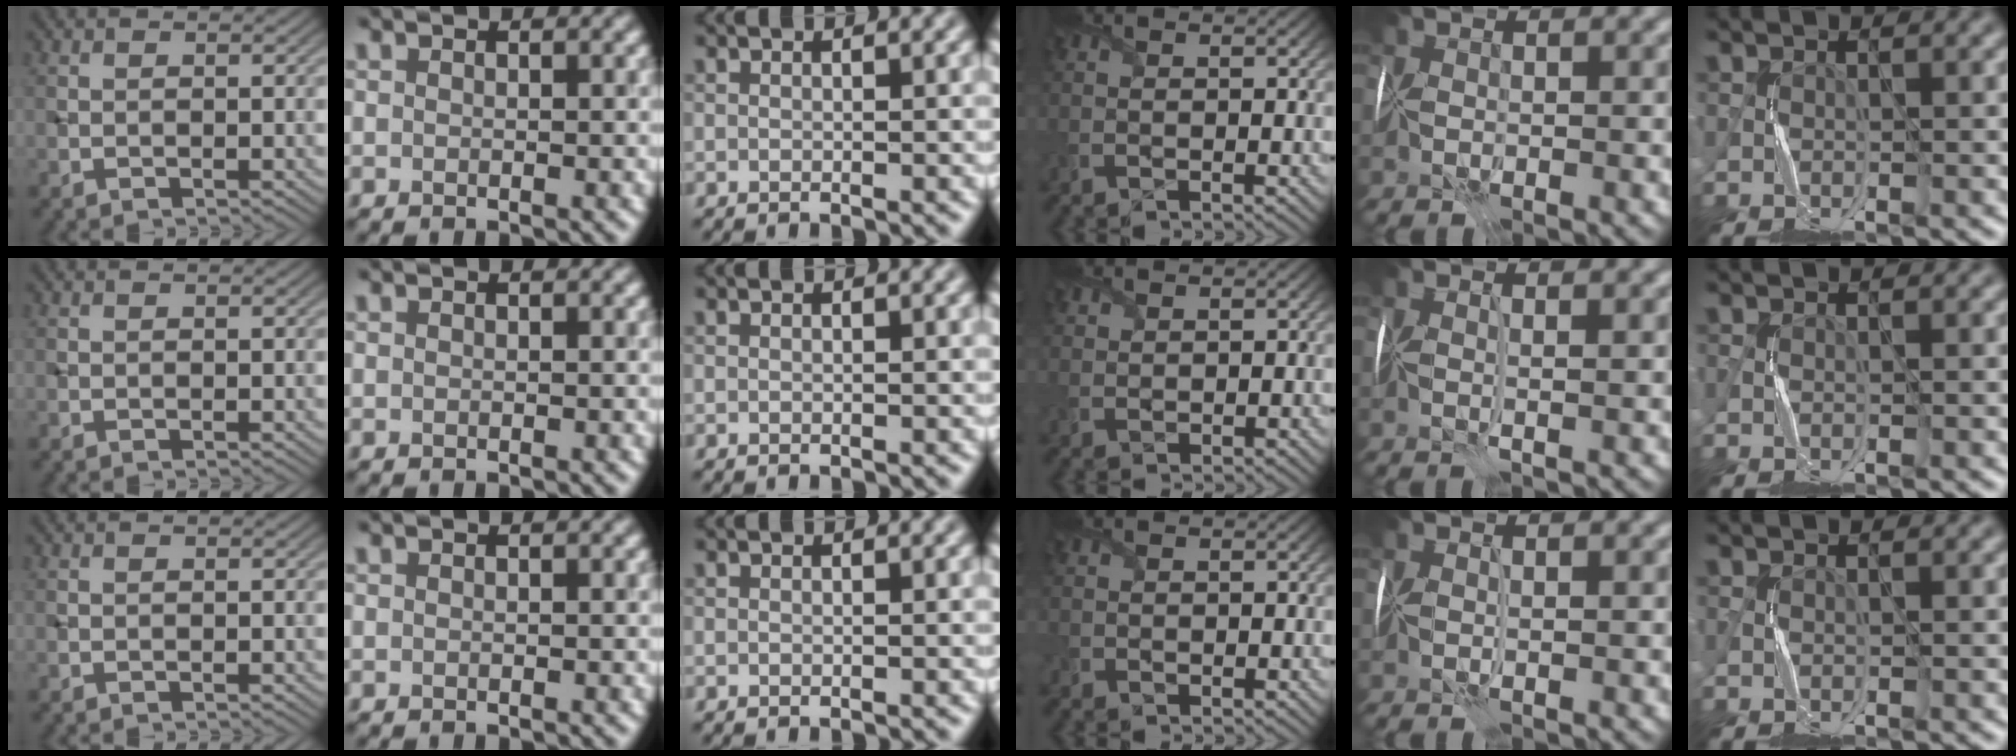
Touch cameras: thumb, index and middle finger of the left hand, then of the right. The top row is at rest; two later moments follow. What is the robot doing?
{"motion": "fold", "object": "wrapping paper"}